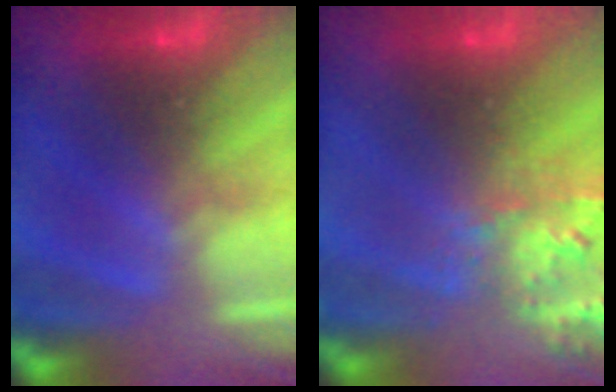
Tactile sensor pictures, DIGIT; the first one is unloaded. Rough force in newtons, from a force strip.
{"total": 2.8}